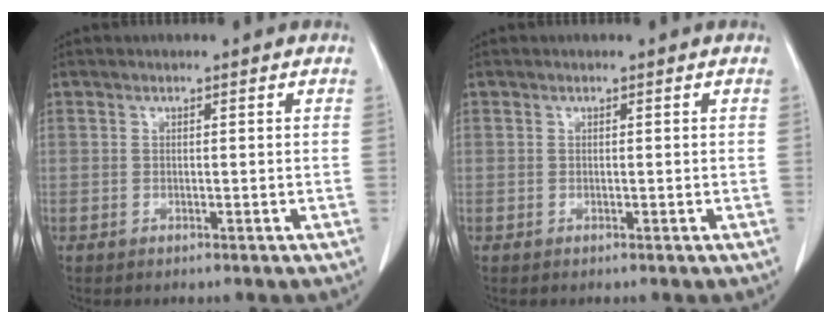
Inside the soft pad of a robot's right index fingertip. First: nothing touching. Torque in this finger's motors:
{"motor_torque": [0.00, 0.00, 0.00, 0.00]}